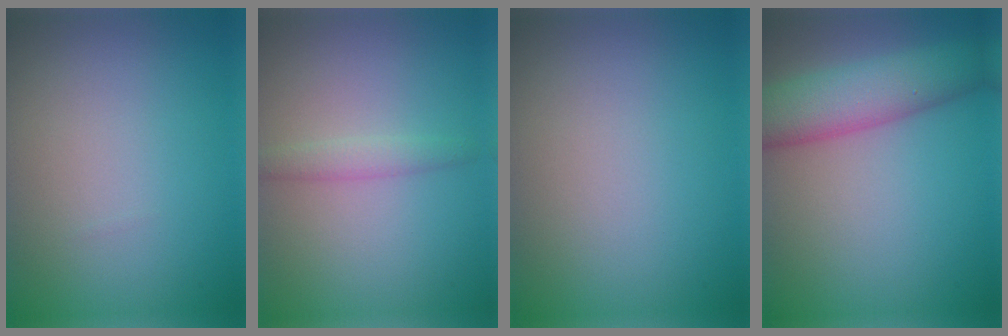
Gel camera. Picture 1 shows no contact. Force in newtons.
{"total": 1.5, "press": 1.5, "slide": 0.1}
{"total": 0.0}
{"total": 6.7, "press": 6.7, "slide": 0.2}